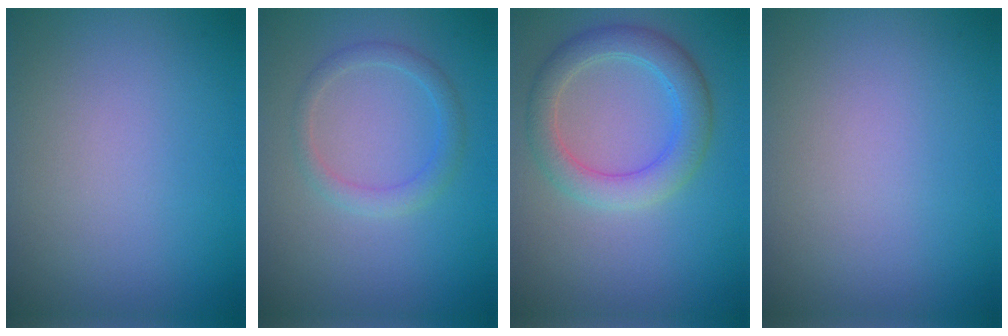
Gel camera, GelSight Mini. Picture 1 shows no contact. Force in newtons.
{"total": 2.0, "press": 2.0, "slide": 0.3}
{"total": 4.2, "press": 4.2, "slide": 0.2}
{"total": 0.0}